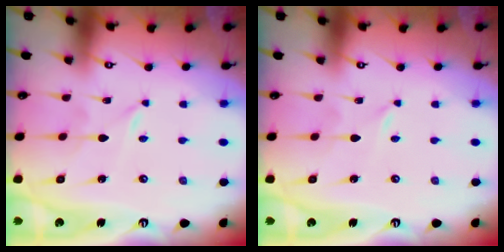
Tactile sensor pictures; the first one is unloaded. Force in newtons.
{"total": 0.0}